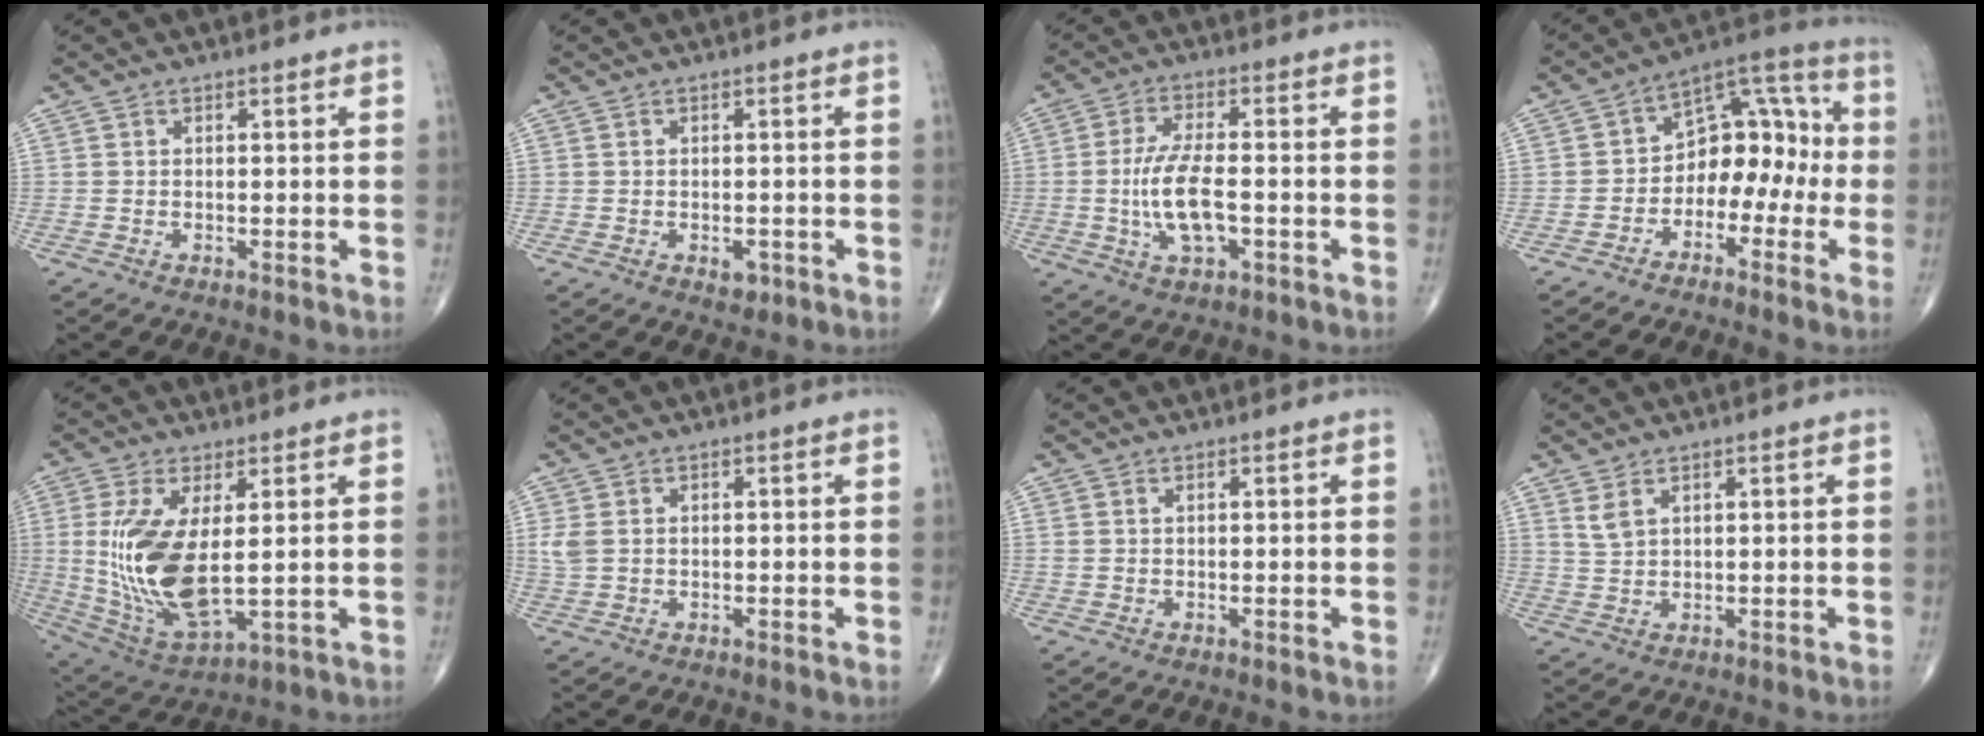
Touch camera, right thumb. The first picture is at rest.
{"total": 2.0, "force": [-0.8, 1.3, 1.3], "torque": [-0.008, 0.002, -0.008]}
{"total": 9.2, "force": [-1.5, 3.7, 8.3], "torque": [-0.169, 0.008, -0.028]}
{"total": 12.0, "force": [-2.6, 8.1, 8.5], "torque": [-0.078, 0.059, -0.055]}
{"total": 15.8, "force": [1.2, 6.5, 14.3], "torque": [-0.297, -0.024, 0.043]}
{"total": 2.6, "force": [0.5, 1.8, 1.7], "torque": [-0.052, 0.005, 0.016]}
{"total": 0.7, "force": [0.4, 0.3, 0.4], "torque": [-0.010, 0.008, 0.010]}
{"total": 2.6, "force": [1.7, 1.1, 1.7], "torque": [-0.036, -0.005, 0.043]}